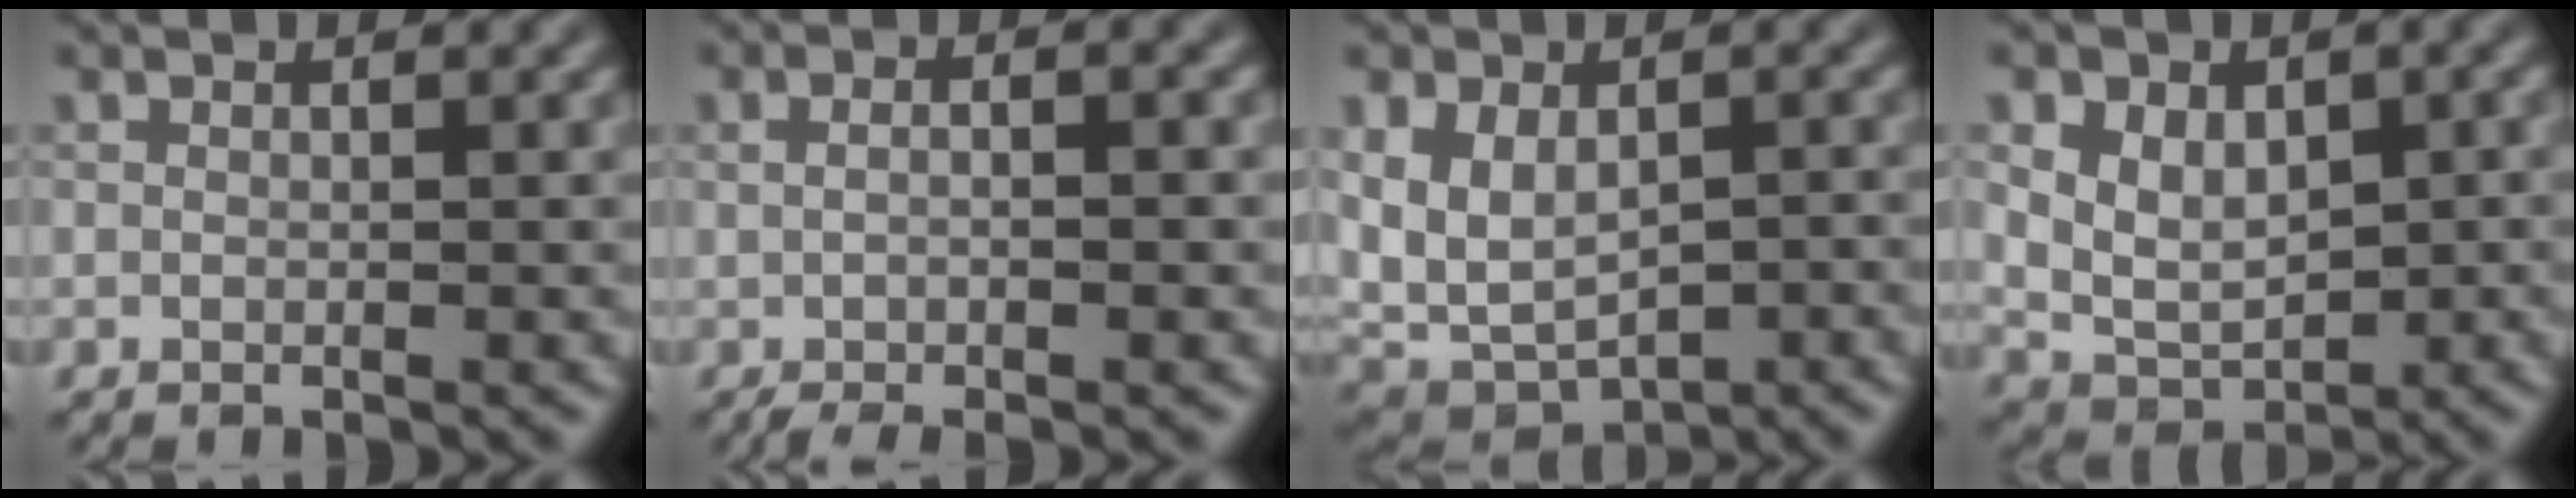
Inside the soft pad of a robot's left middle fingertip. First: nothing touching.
{"total": 3.6, "force": [-0.6, 1.3, 3.3], "torque": [-0.049, 0.004, -0.005]}
{"total": 7.5, "force": [-0.7, 5.0, 5.6], "torque": [-0.118, -0.016, -0.007]}
{"total": 4.8, "force": [0.9, 3.6, 3.1], "torque": [-0.051, -0.009, 0.021]}